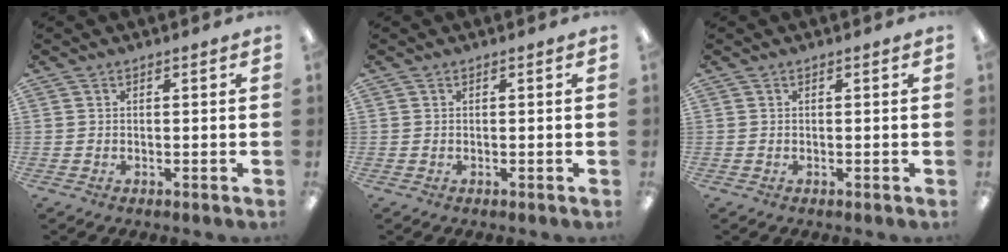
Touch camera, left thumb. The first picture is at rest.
{"total": 0.0}
{"total": 0.0}